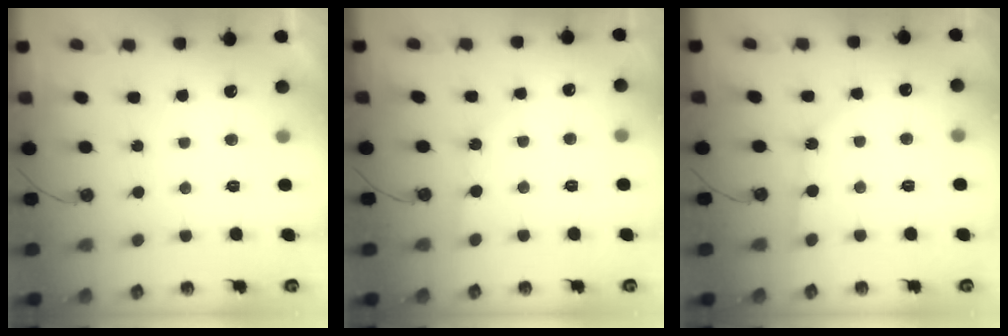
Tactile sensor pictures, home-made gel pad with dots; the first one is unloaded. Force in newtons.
{"total": 2.7, "press": 2.7, "slide": 0.3}
{"total": 3.4, "press": 3.4, "slide": 0.4}